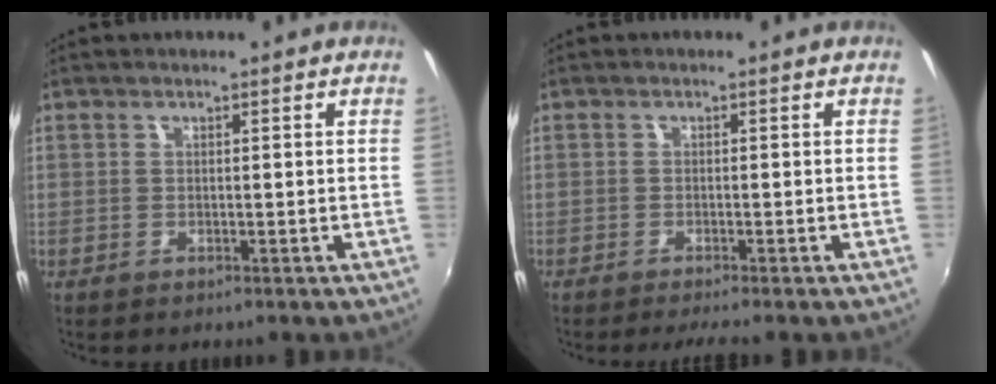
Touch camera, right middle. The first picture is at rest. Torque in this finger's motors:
{"motor_torque": [0.31, -0.33, 0.12, 0.05]}